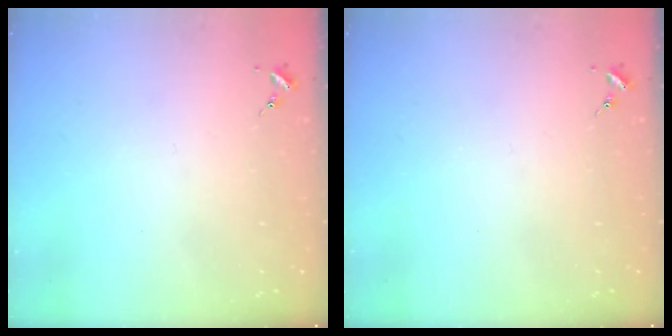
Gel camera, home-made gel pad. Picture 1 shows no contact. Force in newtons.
{"total": 0.0}